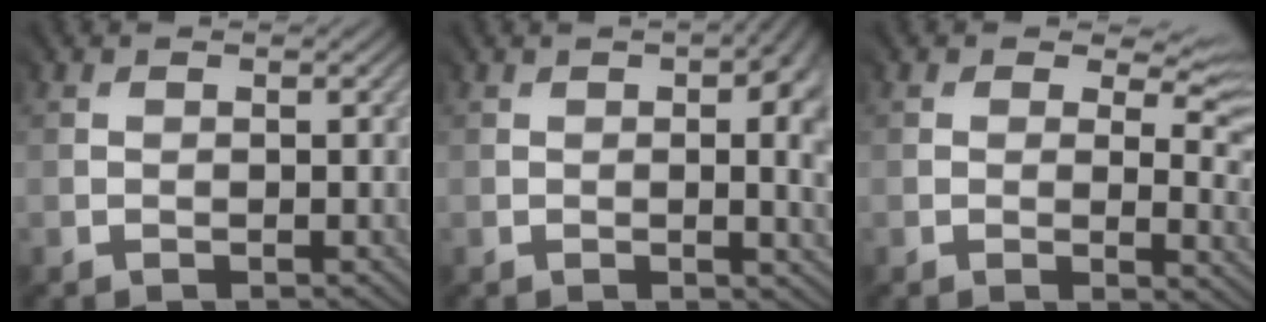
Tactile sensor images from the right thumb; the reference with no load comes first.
{"total": 7.3, "force": [0.2, 2.6, 6.8], "torque": [-0.073, 0.003, 0.003]}
{"total": 6.7, "force": [2.6, 3.5, 5.2], "torque": [-0.076, -0.009, 0.042]}